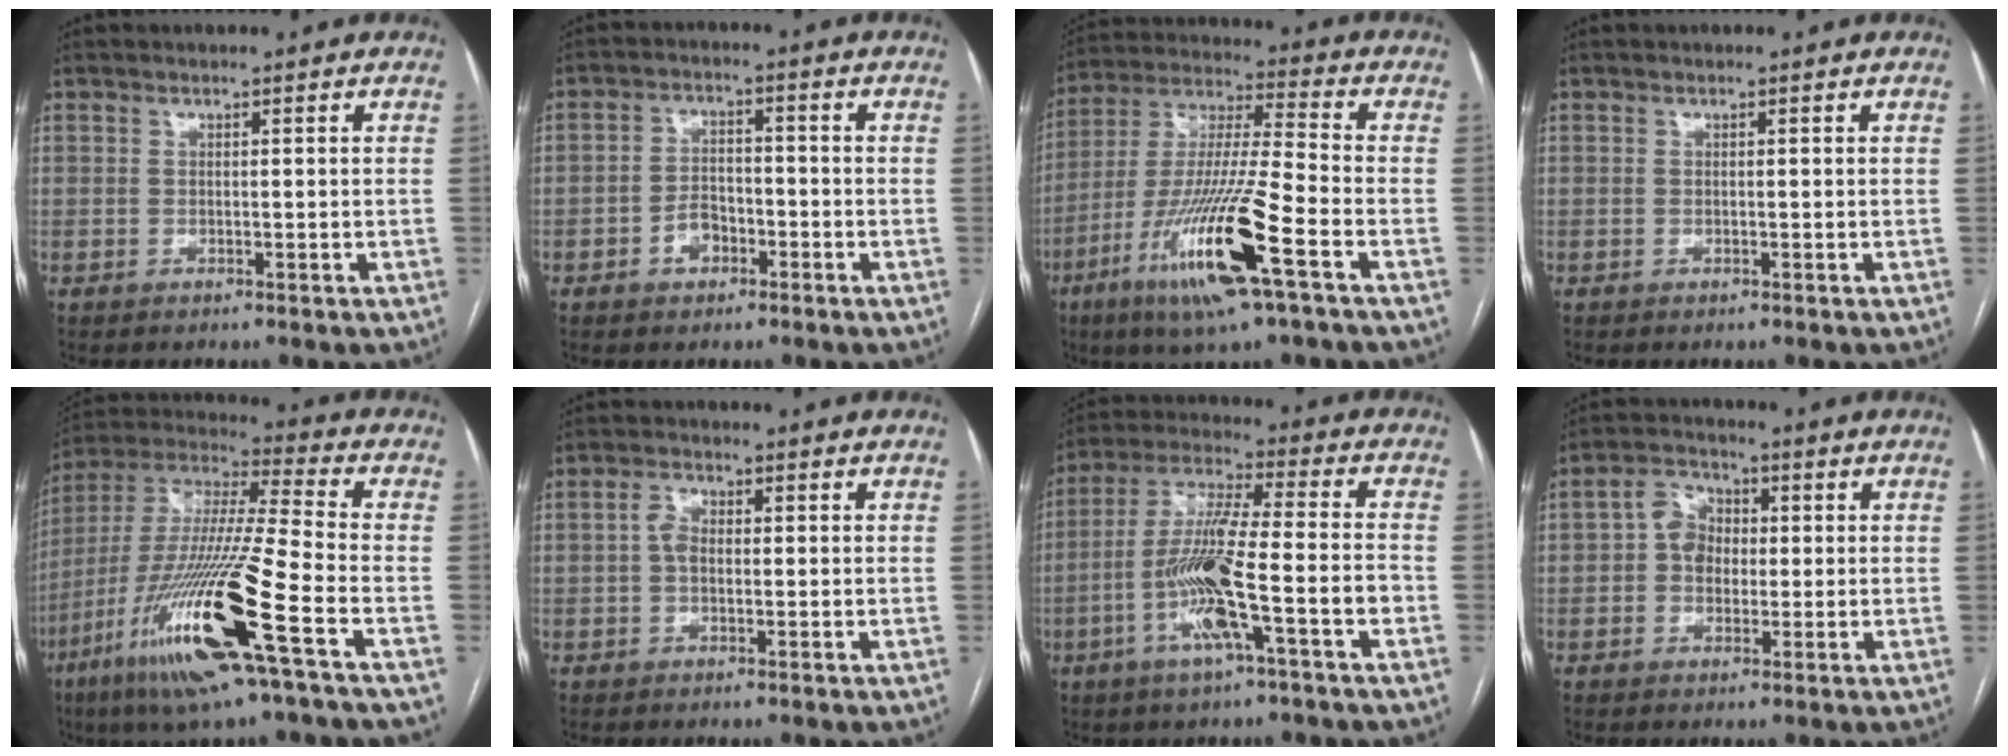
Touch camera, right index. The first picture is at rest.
{"total": 4.1, "force": [-2.1, 2.7, 2.3], "torque": [-0.040, 0.011, -0.033]}
{"total": 18.3, "force": [-8.3, 0.7, 16.3], "torque": [-0.345, -0.029, -0.156]}
{"total": 0.0}
{"total": 21.8, "force": [-9.4, 0.6, 19.6], "torque": [-0.419, -0.040, -0.184]}
{"total": 2.6, "force": [0.1, 1.7, 2.0], "torque": [-0.042, 0.015, 0.003]}
{"total": 13.7, "force": [-4.7, 0.8, 12.9], "torque": [-0.251, 0.006, -0.089]}
{"total": 5.2, "force": [0.3, 4.2, 3.1], "torque": [-0.057, 0.024, 0.005]}